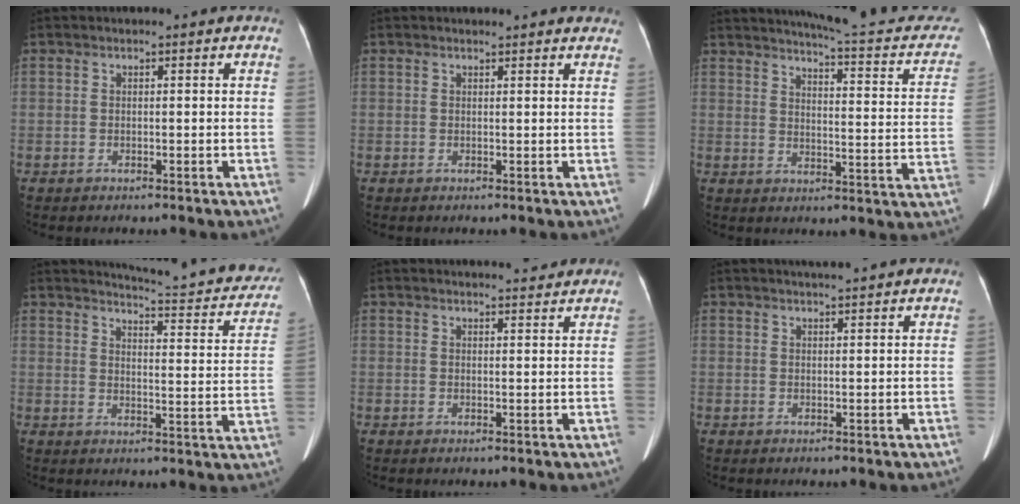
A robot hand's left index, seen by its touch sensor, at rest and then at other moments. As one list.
[{"total": 5.6, "force": [5.4, 1.2, 1.3], "torque": [-0.009, 0.009, 0.044]}, {"total": 17.5, "force": [15.2, 3.0, 8.3], "torque": [-0.101, -0.027, 0.164]}, {"total": 18.1, "force": [16.9, 2.1, 6.2], "torque": [-0.069, -0.066, 0.185]}, {"total": 4.3, "force": [4.1, 0.2, 1.1], "torque": [-0.018, 0.005, 0.048]}, {"total": 3.4, "force": [3.1, -0.2, 1.4], "torque": [-0.020, 0.017, 0.043]}]